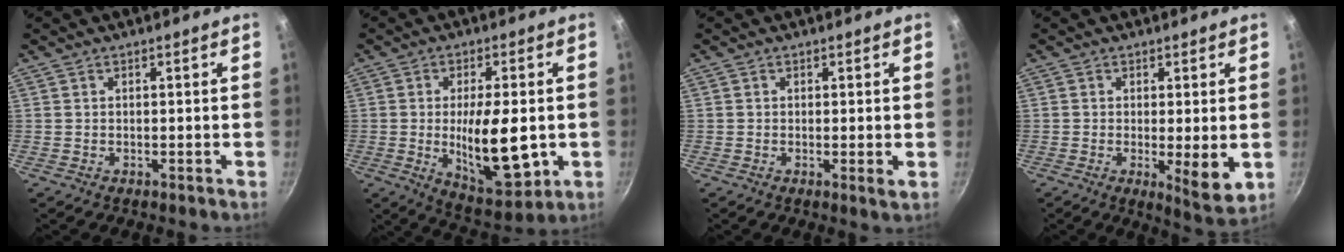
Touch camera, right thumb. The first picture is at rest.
{"total": 15.6, "force": [-1.7, 6.1, 14.2], "torque": [-0.206, -0.014, -0.016]}
{"total": 1.3, "force": [0.1, 0.2, 1.2], "torque": [-0.020, -0.011, -0.003]}
{"total": 6.8, "force": [-0.7, 1.7, 6.6], "torque": [-0.092, -0.023, -0.005]}